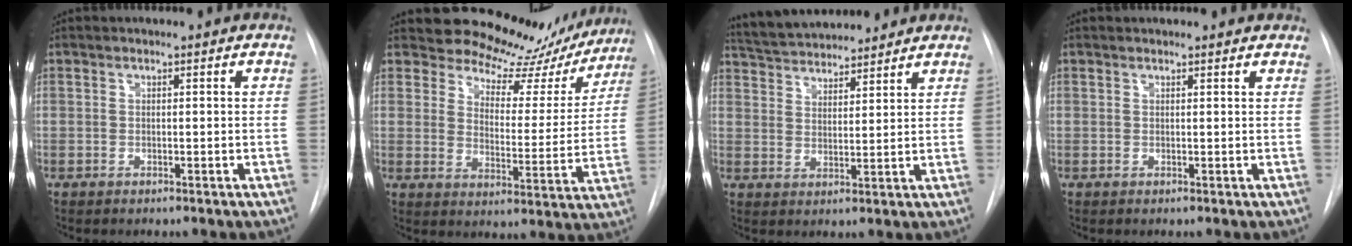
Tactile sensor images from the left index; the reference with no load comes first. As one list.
[{"total": 15.0, "force": [13.4, 6.2, 2.8], "torque": [-0.011, -0.029, 0.150]}, {"total": 11.7, "force": [10.9, 2.3, 3.4], "torque": [-0.060, 0.024, 0.180]}, {"total": 3.1, "force": [3.0, 0.6, 0.5], "torque": [-0.010, 0.013, 0.025]}]